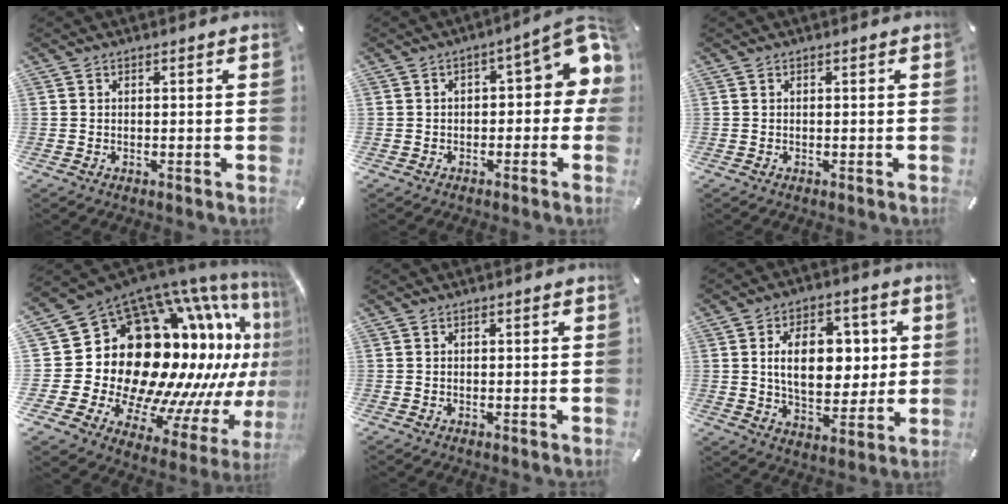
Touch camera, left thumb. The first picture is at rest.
{"total": 9.5, "force": [2.0, 4.6, 8.1], "torque": [-0.099, -0.016, 0.030]}
{"total": 0.0}
{"total": 31.3, "force": [4.9, 20.9, 22.8], "torque": [-0.329, -0.157, 0.161]}
{"total": 0.0}
{"total": 15.1, "force": [2.7, 9.7, 11.2], "torque": [-0.178, 0.003, 0.042]}